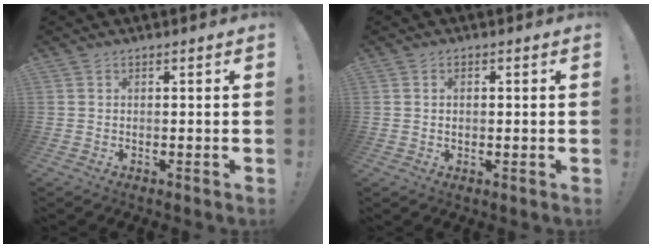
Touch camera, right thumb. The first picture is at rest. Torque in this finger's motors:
{"motor_torque": [0.23, -0.39, -0.23, 0.24, -0.01]}